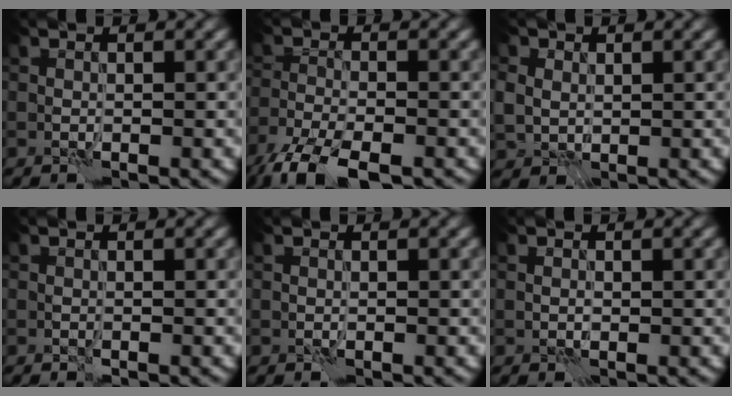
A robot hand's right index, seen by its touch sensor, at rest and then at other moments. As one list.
[{"total": 7.8, "force": [-5.8, 2.8, 4.4], "torque": [-0.087, -0.030, -0.110]}, {"total": 3.1, "force": [1.0, 2.7, 1.3], "torque": [-0.039, 0.006, 0.019]}, {"total": 0.0}, {"total": 0.0}, {"total": 0.0}]